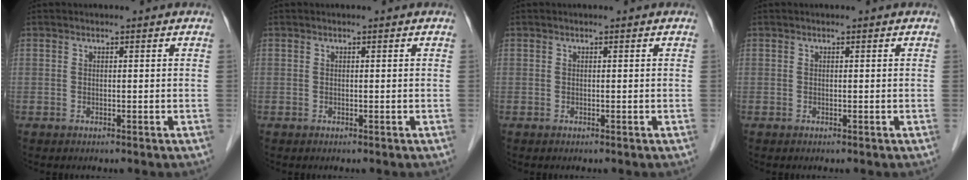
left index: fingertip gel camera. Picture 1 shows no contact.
{"total": 0.0}
{"total": 0.0}
{"total": 0.0}